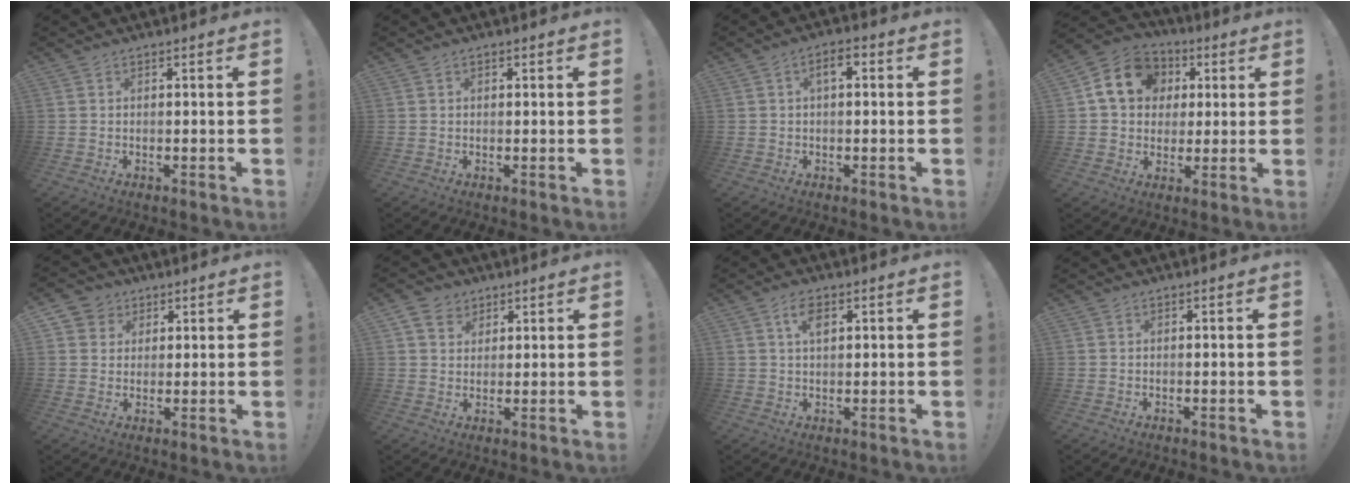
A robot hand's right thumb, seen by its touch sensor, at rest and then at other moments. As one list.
[{"total": 0.6, "force": [0.3, 0.5, 0.2], "torque": [0.004, 0.000, 0.003]}, {"total": 4.1, "force": [0.7, 2.0, 3.6], "torque": [-0.052, 0.006, 0.007]}, {"total": 14.4, "force": [3.9, 12.1, 6.7], "torque": [-0.087, -0.001, 0.080]}, {"total": 5.3, "force": [2.3, 4.7, 0.8], "torque": [-0.008, -0.013, 0.044]}, {"total": 5.7, "force": [3.3, 4.6, 1.2], "torque": [-0.017, -0.015, 0.064]}, {"total": 4.6, "force": [1.9, 2.3, 3.5], "torque": [-0.051, -0.005, 0.030]}, {"total": 0.0}]